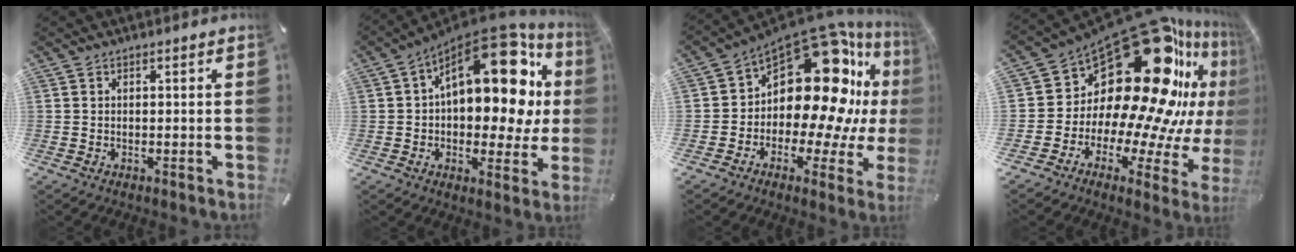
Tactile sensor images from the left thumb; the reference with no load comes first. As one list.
[{"total": 22.5, "force": [7.9, 12.4, 17.0], "torque": [-0.216, -0.060, 0.135]}, {"total": 20.9, "force": [8.4, 11.6, 15.2], "torque": [-0.233, -0.099, 0.142]}, {"total": 32.3, "force": [13.9, 18.1, 22.8], "torque": [-0.339, -0.160, 0.273]}]